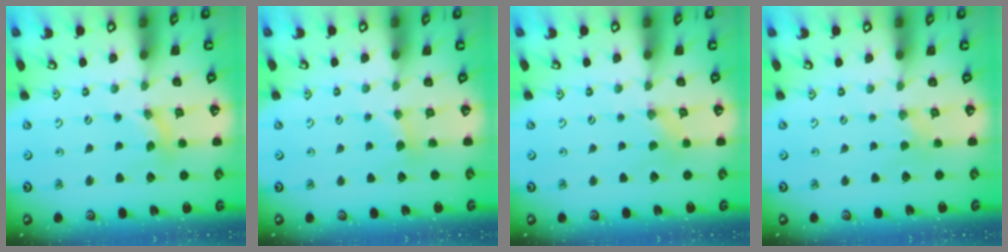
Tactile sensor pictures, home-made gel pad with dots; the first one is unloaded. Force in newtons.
{"total": 2.9, "press": 2.9, "slide": 0.4}
{"total": 0.5, "press": 0.5, "slide": 0.1}
{"total": 0.8, "press": 0.8, "slide": 0.3}